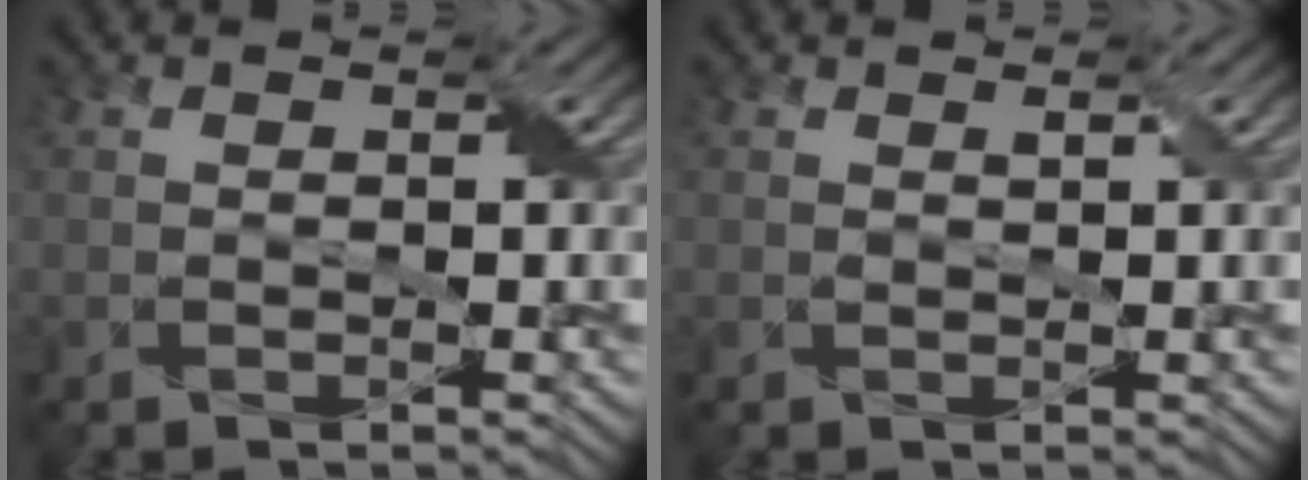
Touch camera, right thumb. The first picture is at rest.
{"total": 0.6, "force": [0.4, 0.2, 0.4], "torque": [-0.012, -0.001, 0.007]}